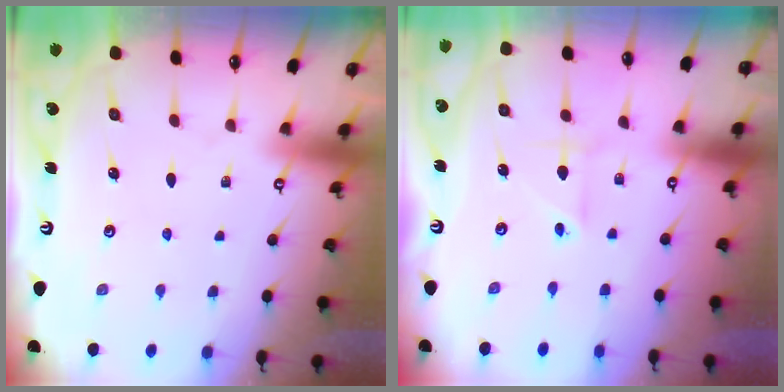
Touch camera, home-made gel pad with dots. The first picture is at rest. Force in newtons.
{"total": 2.1, "press": 2.0, "slide": 0.5}